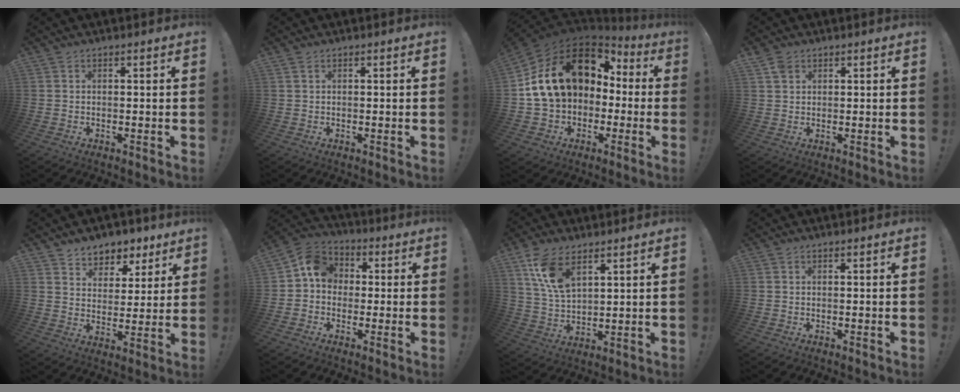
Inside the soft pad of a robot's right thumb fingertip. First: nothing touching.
{"total": 0.7, "force": [0.5, 0.4, 0.3], "torque": [-0.007, 0.000, 0.011]}
{"total": 21.4, "force": [5.6, 15.2, 14.0], "torque": [-0.243, -0.013, 0.121]}
{"total": 2.9, "force": [1.8, 2.0, 1.1], "torque": [-0.016, -0.004, 0.034]}
{"total": 7.4, "force": [5.3, 5.1, 0.9], "torque": [-0.009, -0.043, 0.104]}
{"total": 8.7, "force": [0.6, 7.6, 4.1], "torque": [-0.068, 0.022, 0.020]}
{"total": 11.0, "force": [6.5, 5.3, 7.0], "torque": [-0.140, -0.020, 0.123]}
{"total": 0.0}